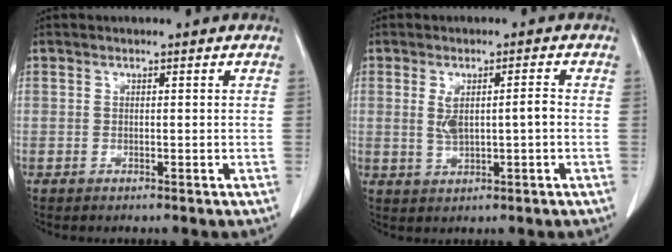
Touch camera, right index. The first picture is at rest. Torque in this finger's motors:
{"motor_torque": [0.03, 0.16, 0.10, 0.03]}